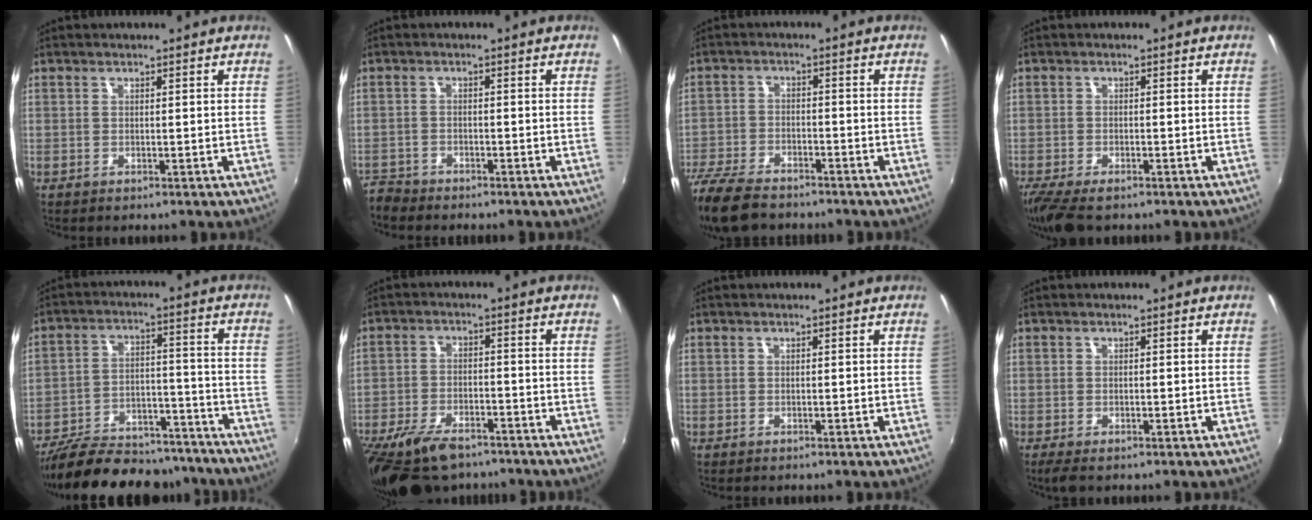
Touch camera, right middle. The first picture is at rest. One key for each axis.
{"total": 5.0, "fx": -4.6, "fy": 1.8, "fz": 0.1, "tx": -0.027, "ty": -0.011, "tz": -0.094}
{"total": 12.8, "fx": -10.4, "fy": 4.7, "fz": 5.8, "tx": -0.154, "ty": -0.030, "tz": -0.199}
{"total": 8.2, "fx": -6.3, "fy": 2.4, "fz": 4.8, "tx": -0.114, "ty": -0.042, "tz": -0.112}
{"total": 25.4, "fx": -21.7, "fy": 8.6, "fz": 10.1, "tx": -0.199, "ty": 0.006, "tz": -0.298}
{"total": 13.4, "fx": -10.1, "fy": 5.7, "fz": 6.6, "tx": -0.150, "ty": -0.024, "tz": -0.176}
{"total": 0.0}
{"total": 2.6, "fx": -1.7, "fy": 0.9, "fz": 1.7, "tx": -0.034, "ty": -0.014, "tz": -0.026}